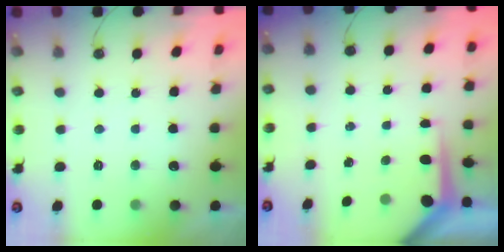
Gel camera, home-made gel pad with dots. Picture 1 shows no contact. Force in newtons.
{"total": 4.6, "press": 4.6, "slide": 0.3}